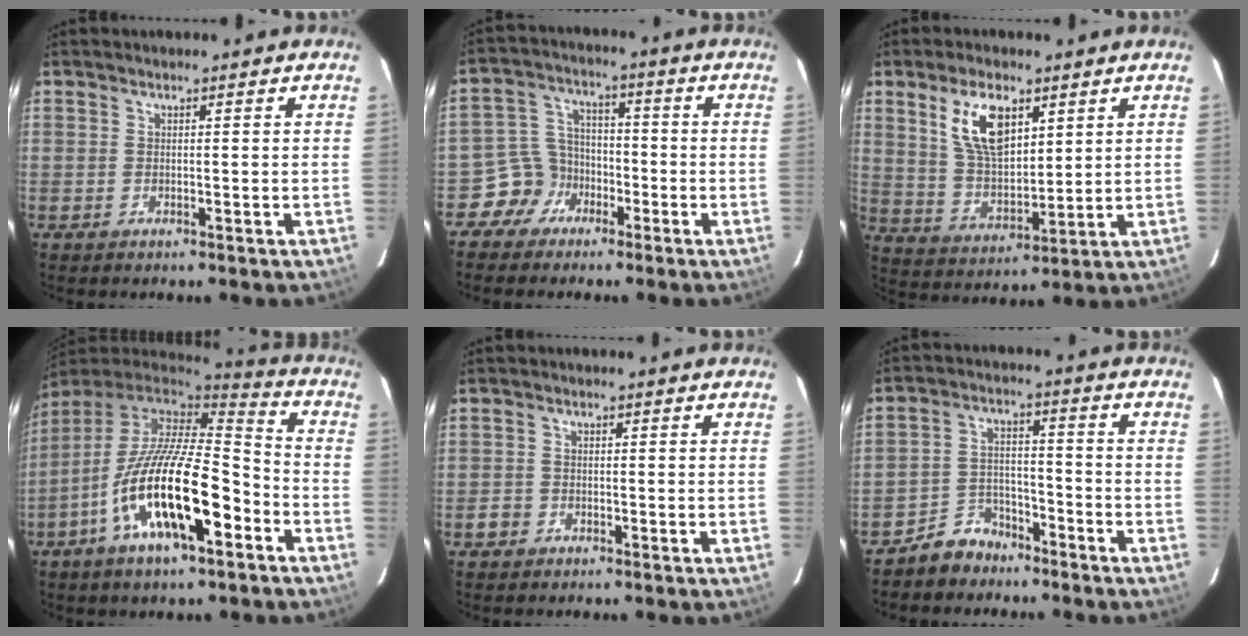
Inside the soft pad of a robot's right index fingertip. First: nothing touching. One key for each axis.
{"total": 7.0, "fx": -4.3, "fy": 5.5, "fz": 0.4, "tx": -0.017, "ty": 0.035, "tz": -0.082}
{"total": 11.6, "fx": 5.4, "fy": 5.8, "fz": 8.5, "tx": -0.158, "ty": 0.008, "tz": 0.115}
{"total": 21.3, "fx": -8.9, "fy": 6.8, "fz": 18.0, "tx": -0.328, "ty": -0.023, "tz": -0.163}
{"total": 2.1, "fx": -1.3, "fy": 1.7, "fz": 0.3, "tx": -0.009, "ty": 0.005, "tz": -0.021}
{"total": 6.9, "fx": -5.5, "fy": 4.0, "fz": 0.9, "tx": -0.030, "ty": 0.024, "tz": -0.093}